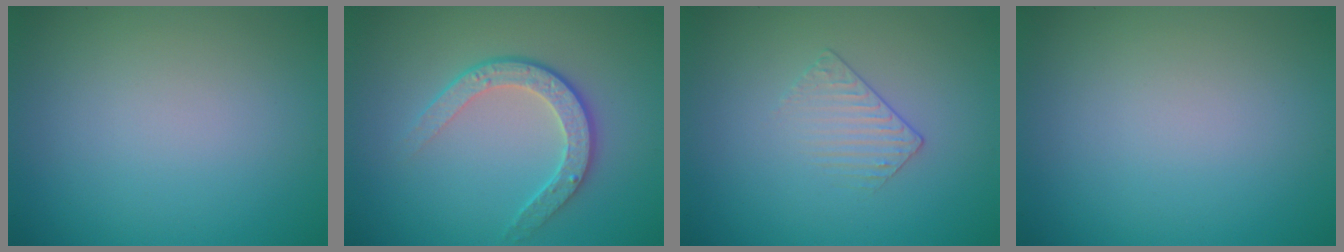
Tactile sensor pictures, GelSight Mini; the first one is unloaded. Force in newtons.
{"total": 3.4, "press": 2.8, "slide": 1.9}
{"total": 1.3, "press": 0.6, "slide": 1.1}
{"total": 0.0}